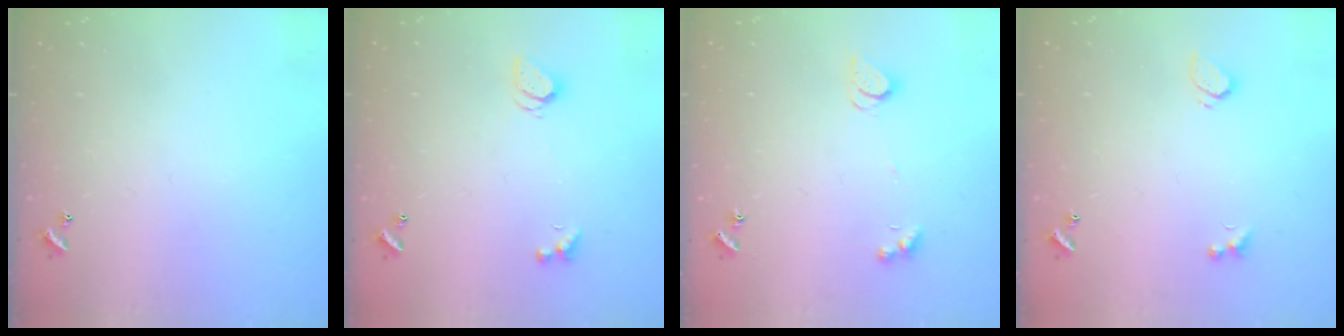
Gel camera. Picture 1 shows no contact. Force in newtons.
{"total": 2.0, "press": 2.0, "slide": 0.3}
{"total": 2.1, "press": 2.1, "slide": 0.4}
{"total": 2.1, "press": 1.8, "slide": 1.2}